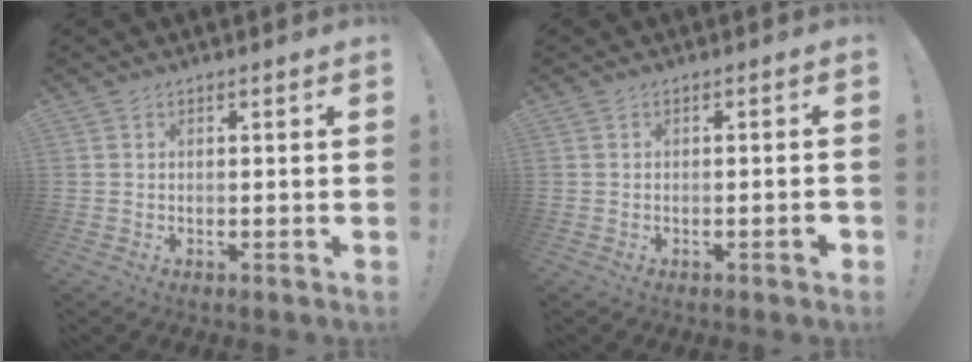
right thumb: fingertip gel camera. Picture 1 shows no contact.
{"total": 2.0, "force": [-0.9, 0.2, 1.8], "torque": [-0.028, 0.003, -0.016]}